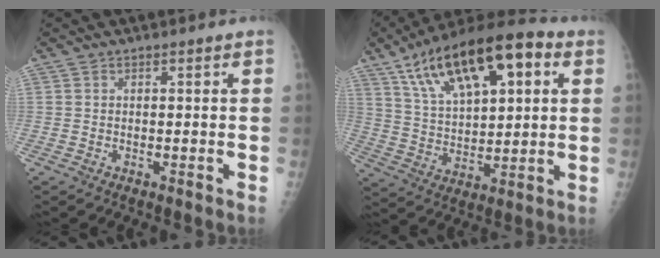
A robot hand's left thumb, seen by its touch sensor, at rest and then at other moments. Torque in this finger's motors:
{"motor_torque": [1.01, 1.03, 1.50, -1.27, 0.22]}